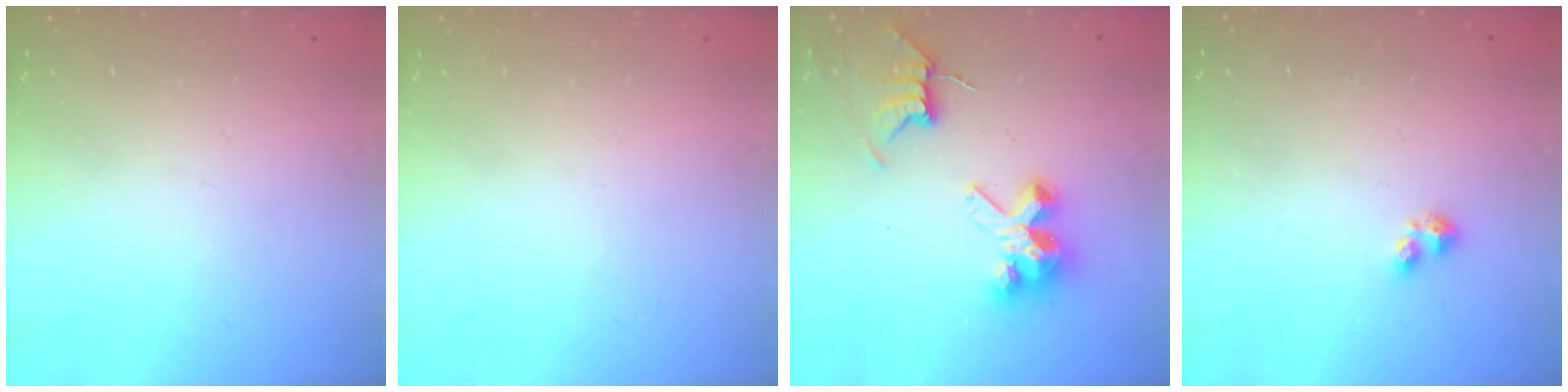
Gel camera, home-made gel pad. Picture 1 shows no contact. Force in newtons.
{"total": 0.0}
{"total": 8.7, "press": 8.6, "slide": 0.7}
{"total": 2.2, "press": 2.2, "slide": 0.4}